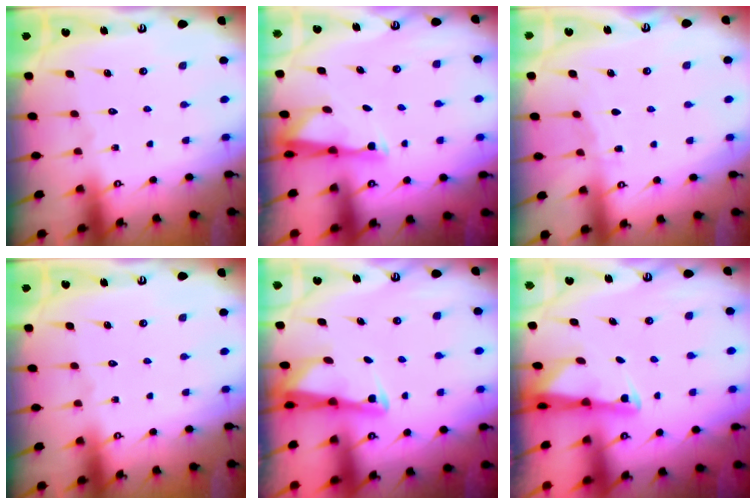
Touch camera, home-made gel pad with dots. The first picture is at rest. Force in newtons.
{"total": 2.9, "press": 2.8, "slide": 0.5}
{"total": 3.4, "press": 3.4, "slide": 0.3}
{"total": 0.0}
{"total": 2.5, "press": 2.5, "slide": 0.3}
{"total": 2.0, "press": 2.0, "slide": 0.3}